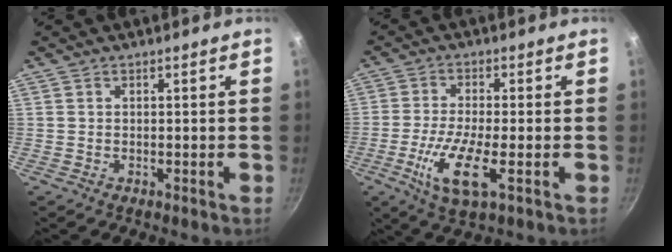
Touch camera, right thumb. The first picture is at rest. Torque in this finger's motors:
{"motor_torque": [1.13, 0.72, 1.00, -0.37, 0.24]}